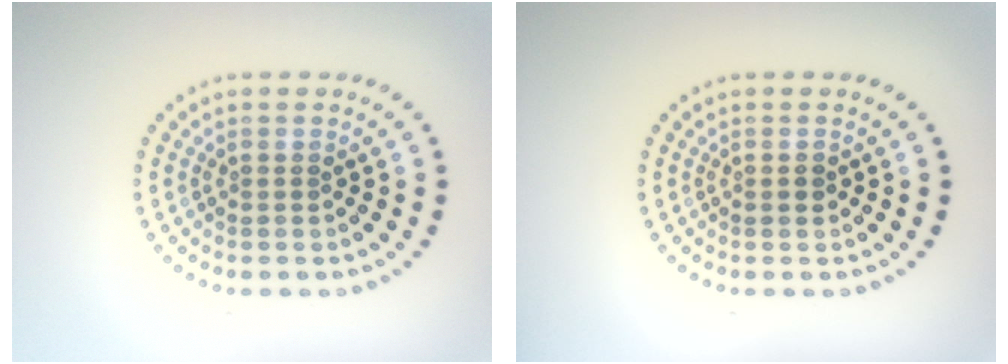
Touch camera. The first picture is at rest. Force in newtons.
{"total": 0.8, "press": 0.8, "slide": 0.1}